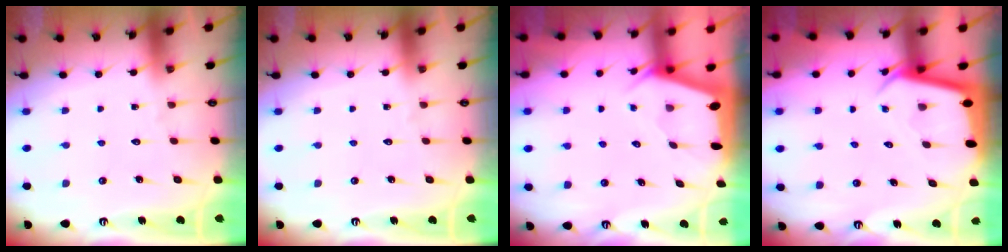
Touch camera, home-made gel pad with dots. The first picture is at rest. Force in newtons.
{"total": 0.0}
{"total": 1.9, "press": 1.9, "slide": 0.3}
{"total": 3.0, "press": 3.0, "slide": 0.1}